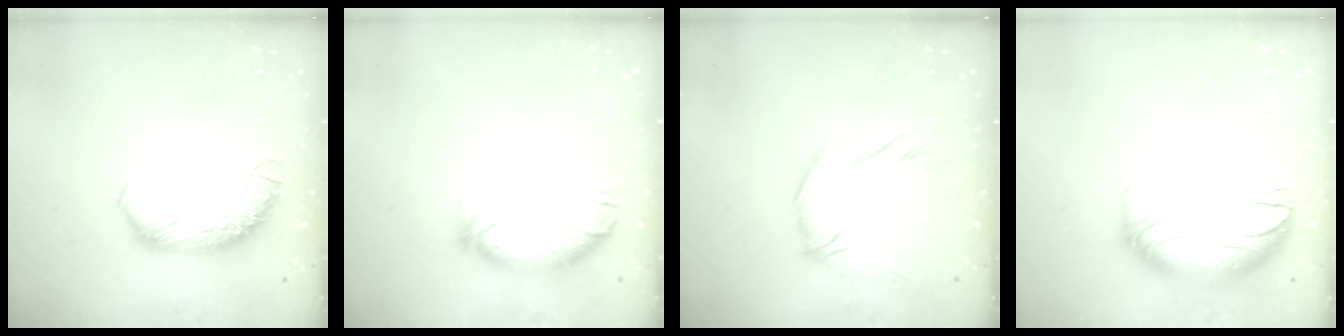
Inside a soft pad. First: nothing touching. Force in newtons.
{"total": 3.0, "press": 2.9, "slide": 0.8}
{"total": 2.0, "press": 0.3, "slide": 2.0}
{"total": 3.0, "press": 0.6, "slide": 2.9}